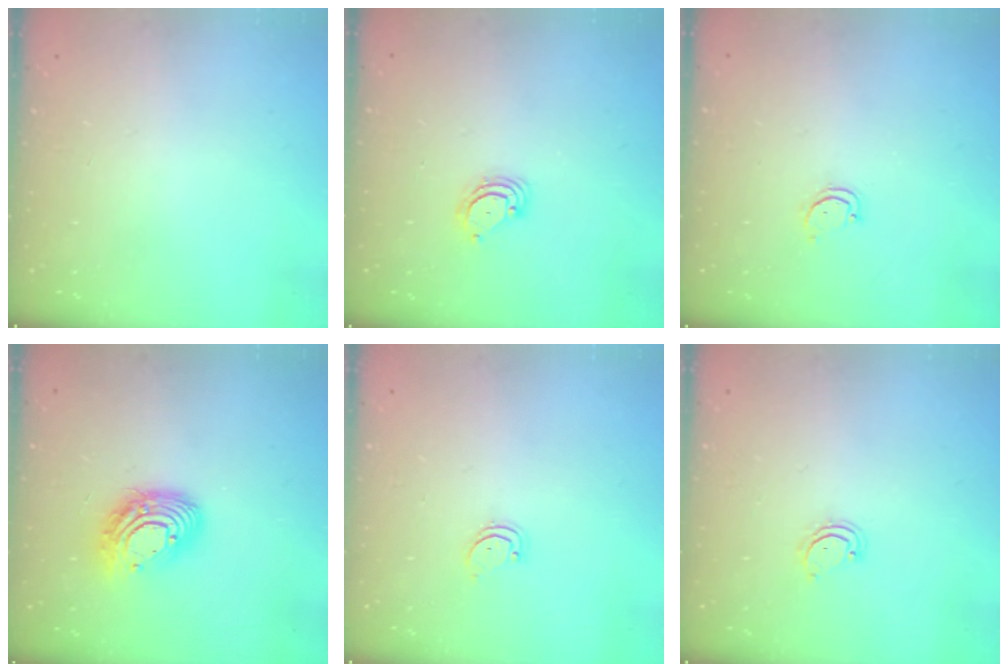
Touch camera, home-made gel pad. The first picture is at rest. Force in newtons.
{"total": 3.7, "press": 3.7, "slide": 0.3}
{"total": 2.6, "press": 2.6, "slide": 0.2}
{"total": 13.4, "press": 13.4, "slide": 1.3}
{"total": 2.3, "press": 2.3, "slide": 0.1}
{"total": 2.9, "press": 2.9, "slide": 0.3}